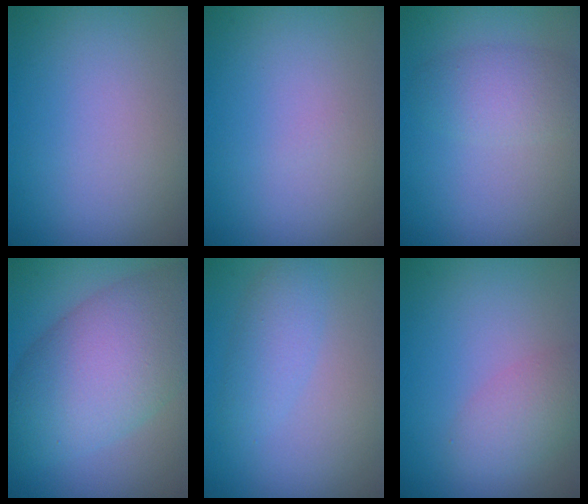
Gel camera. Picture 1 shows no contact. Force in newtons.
{"total": 0.0}
{"total": 3.0, "press": 3.0, "slide": 0.1}
{"total": 9.9, "press": 9.9, "slide": 0.4}
{"total": 2.4, "press": 2.4, "slide": 0.1}
{"total": 2.4, "press": 2.4, "slide": 0.1}